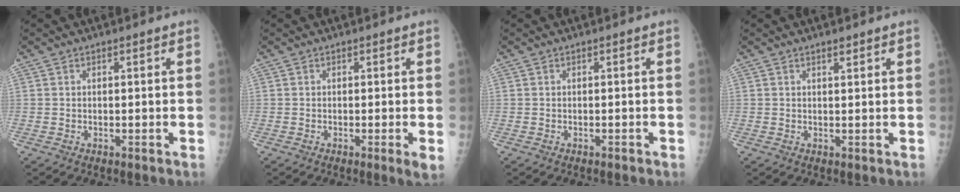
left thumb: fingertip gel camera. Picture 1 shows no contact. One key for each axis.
{"total": 2.3, "fx": -0.4, "fy": 0.1, "fz": 2.3, "tx": -0.040, "ty": -0.008, "tz": -0.009}
{"total": 0.6, "fx": -0.5, "fy": 0.1, "fz": 0.4, "tx": -0.010, "ty": 0.001, "tz": -0.004}
{"total": 1.1, "fx": 0.8, "fy": 0.2, "fz": 0.6, "tx": -0.010, "ty": -0.006, "tz": 0.015}